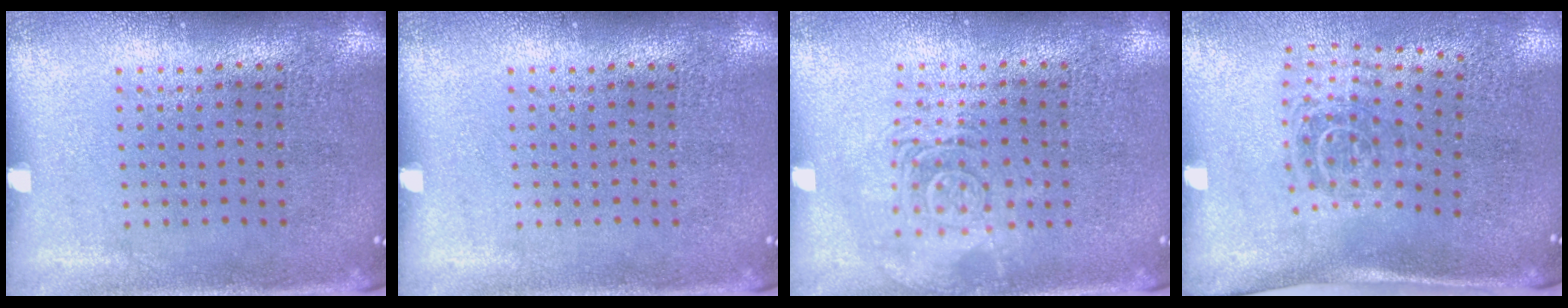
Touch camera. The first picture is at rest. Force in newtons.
{"total": 0.0}
{"total": 2.5, "press": 2.5, "slide": 0.5}
{"total": 1.8, "press": 1.2, "slide": 1.4}